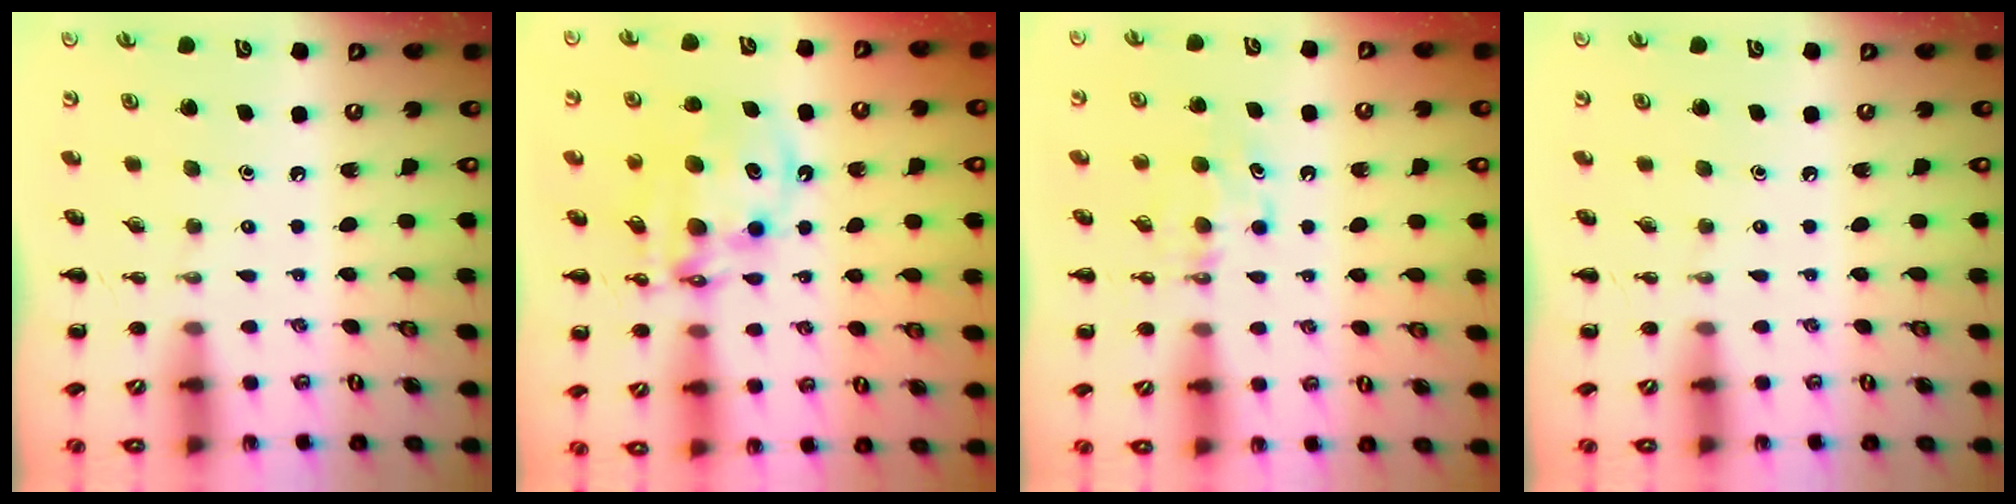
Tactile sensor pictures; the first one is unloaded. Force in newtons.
{"total": 12.8, "press": 12.5, "slide": 2.9}
{"total": 5.7, "press": 5.6, "slide": 1.5}
{"total": 0.0}